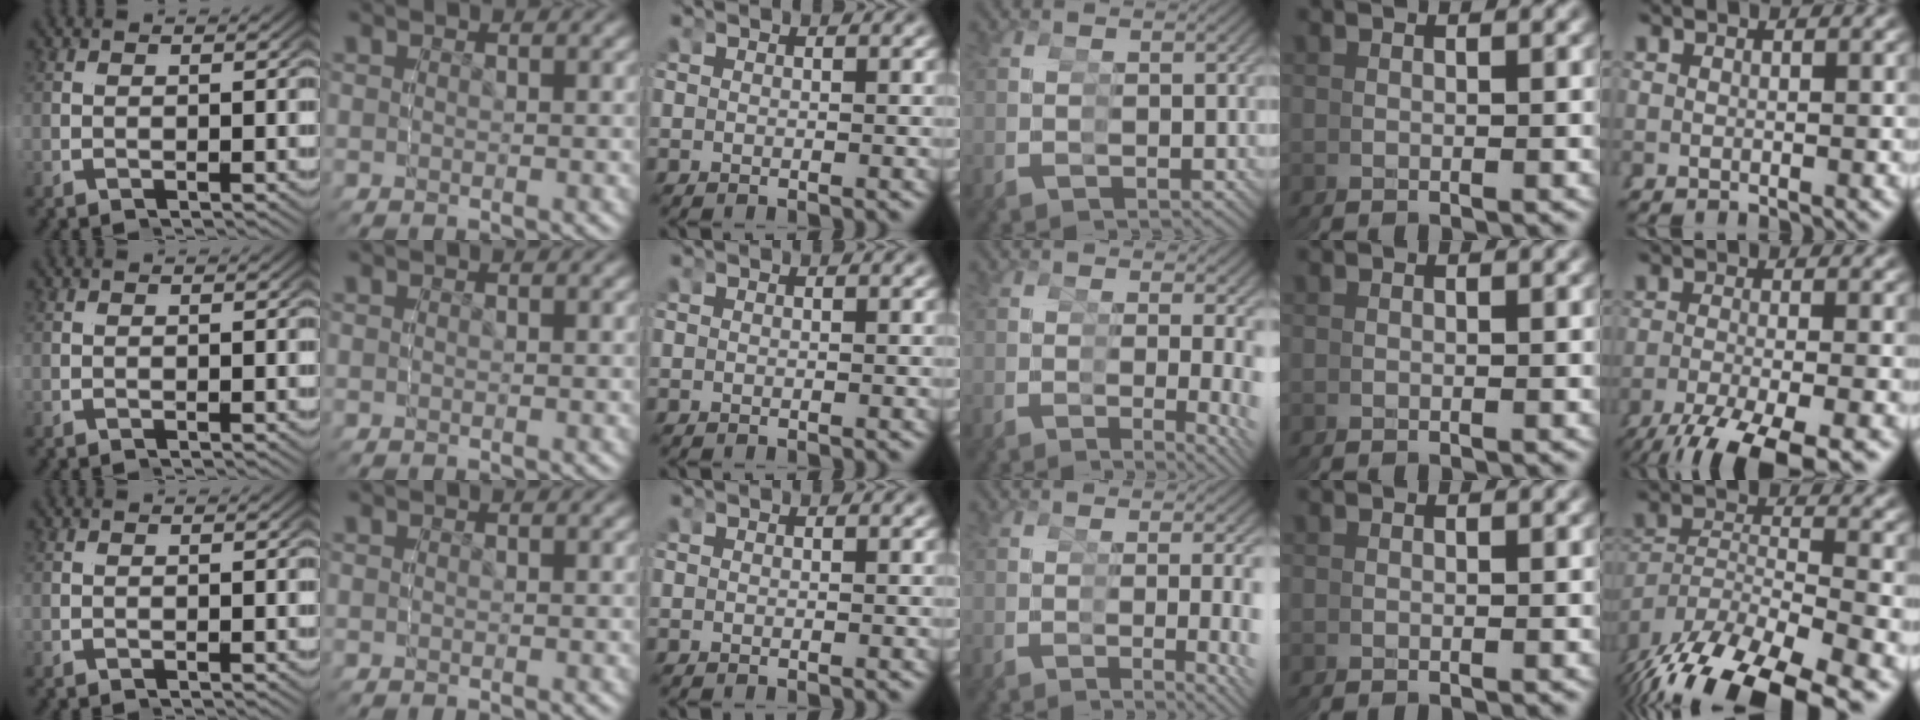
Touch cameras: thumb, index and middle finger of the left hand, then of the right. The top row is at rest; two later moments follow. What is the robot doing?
{"motion": "grasp_and_lifting", "object": "condiment"}